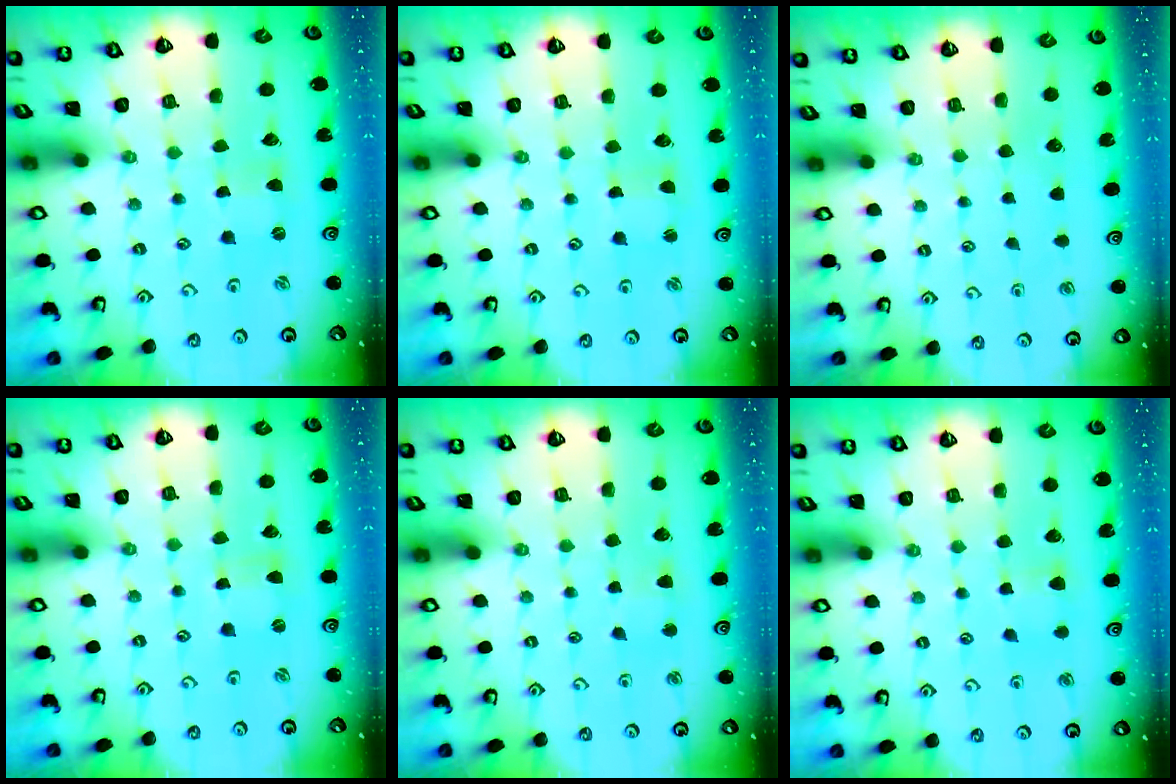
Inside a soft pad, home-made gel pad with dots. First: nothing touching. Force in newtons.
{"total": 1.7, "press": 1.7, "slide": 0.1}
{"total": 0.0}
{"total": 0.0}
{"total": 2.0, "press": 2.0, "slide": 0.4}
{"total": 3.8, "press": 3.7, "slide": 0.7}